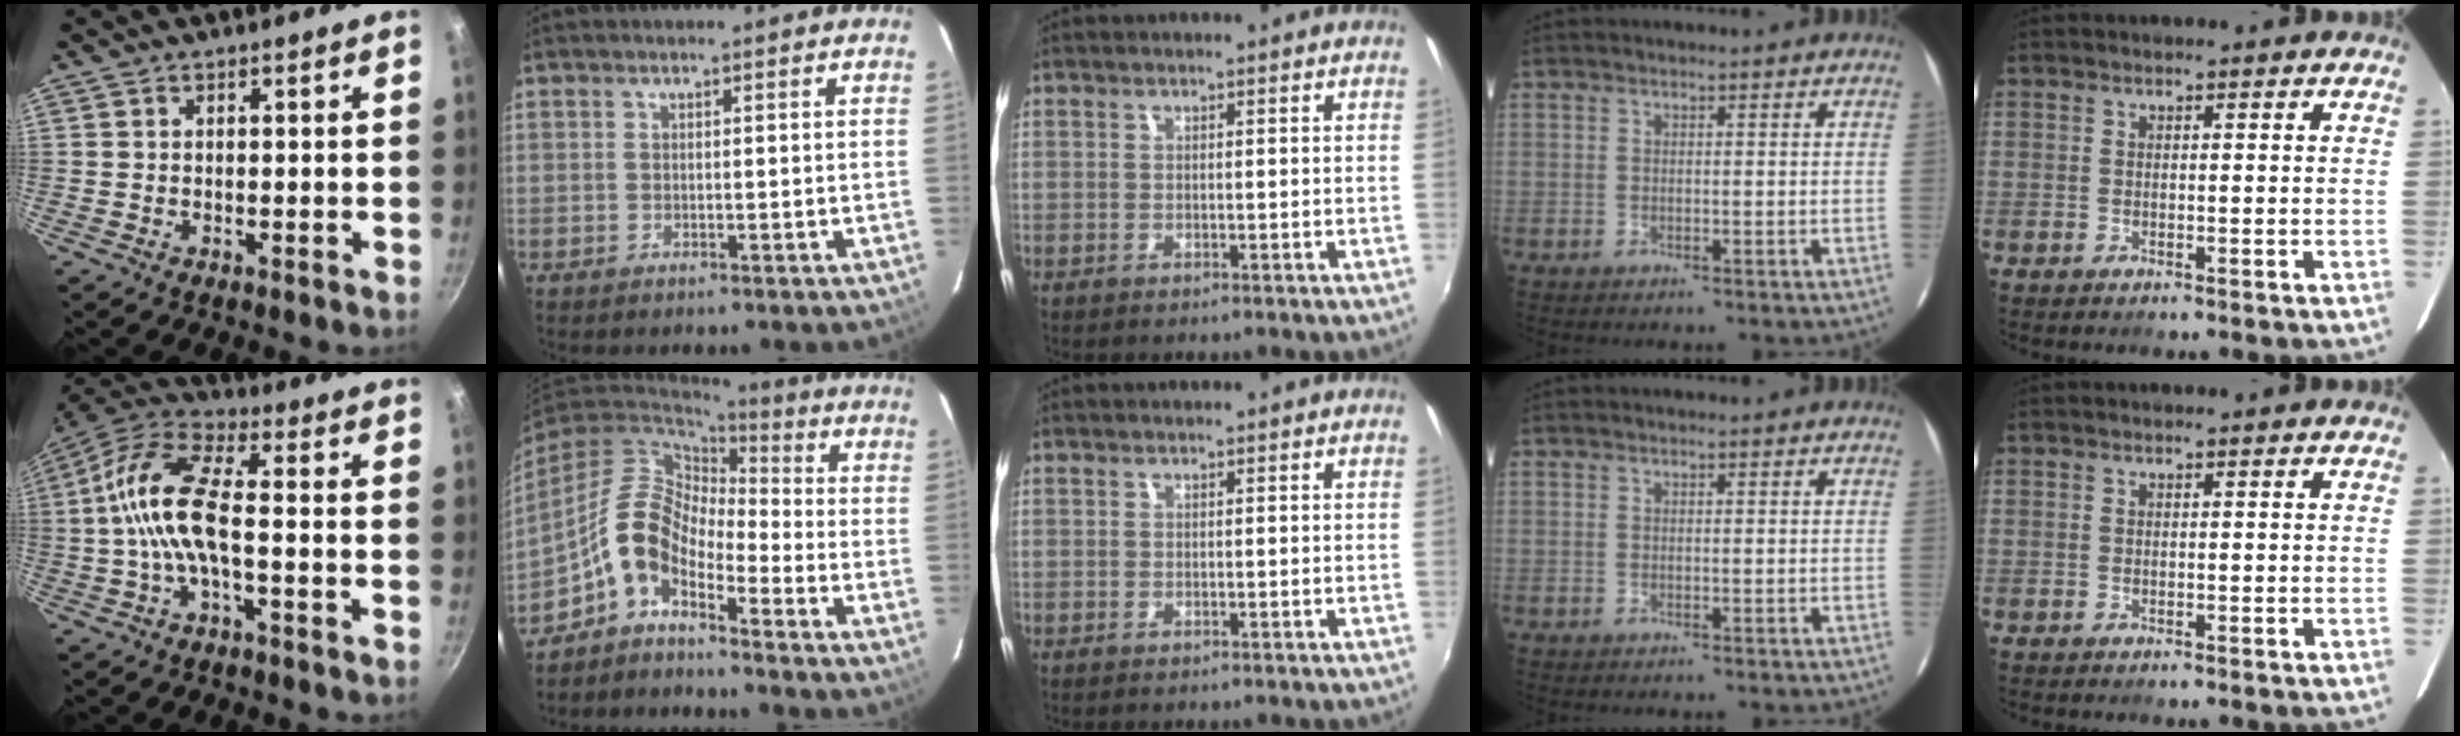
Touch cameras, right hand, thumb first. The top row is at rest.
{"thumb": {"total": 12.2, "force": [-1.8, 4.7, 11.1], "torque": [-0.228, 0.038, -0.050]}, "index": {"total": 8.8, "force": [-4.7, 4.5, 5.9], "torque": [-0.119, 0.018, -0.106]}}